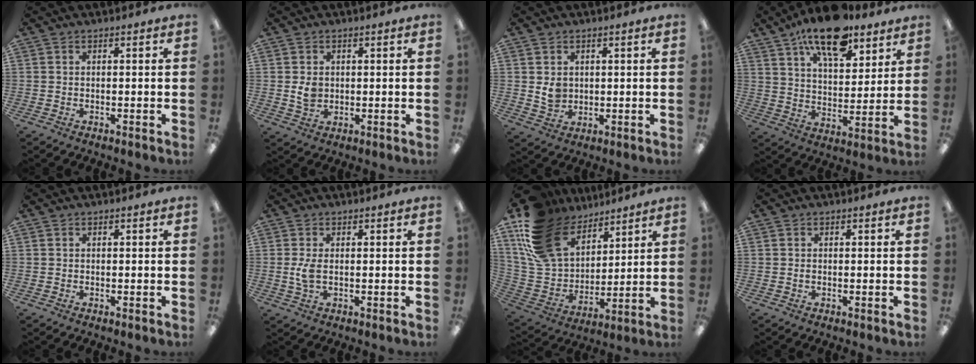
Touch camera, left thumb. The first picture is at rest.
{"total": 3.9, "force": [0.3, 3.0, 2.3], "torque": [-0.029, -0.001, 0.004]}
{"total": 4.1, "force": [1.2, 3.5, 1.8], "torque": [-0.023, -0.002, 0.022]}
{"total": 15.9, "force": [11.5, 6.7, 8.8], "torque": [-0.137, -0.059, 0.198]}
{"total": 0.0}
{"total": 4.0, "force": [0.1, 1.9, 3.5], "torque": [-0.080, -0.006, -0.006]}
{"total": 20.5, "force": [13.0, 12.7, 9.5], "torque": [-0.211, -0.071, 0.249]}
{"total": 0.0}